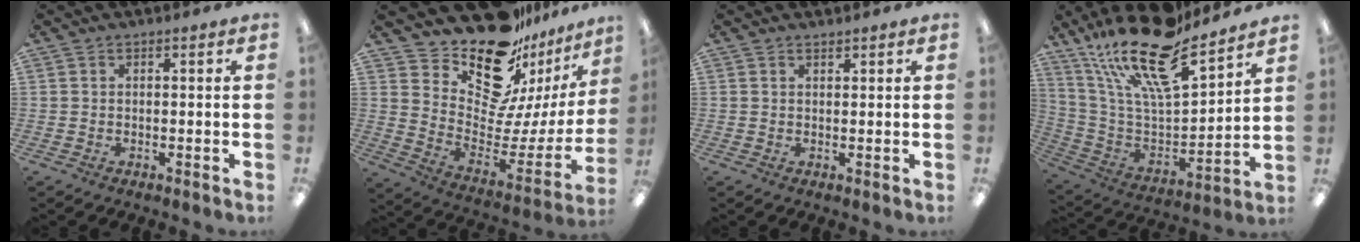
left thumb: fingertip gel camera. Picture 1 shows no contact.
{"total": 20.7, "force": [16.7, 8.9, 8.4], "torque": [-0.132, -0.152, 0.298]}
{"total": 1.0, "force": [1.0, 0.2, 0.1], "torque": [-0.003, -0.002, 0.020]}
{"total": 22.1, "force": [16.6, 6.5, 13.0], "torque": [-0.234, -0.112, 0.286]}